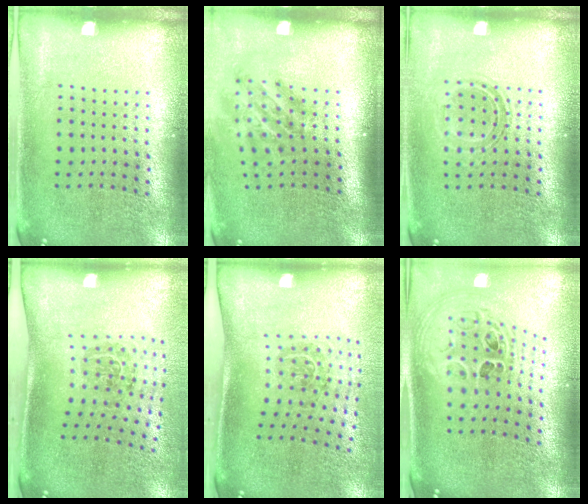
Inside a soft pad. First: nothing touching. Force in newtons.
{"total": 1.9, "press": 1.2, "slide": 1.5}
{"total": 1.1, "press": 1.0, "slide": 0.5}
{"total": 1.9, "press": 1.2, "slide": 1.5}
{"total": 2.0, "press": 1.2, "slide": 1.6}
{"total": 1.9, "press": 1.6, "slide": 1.1}